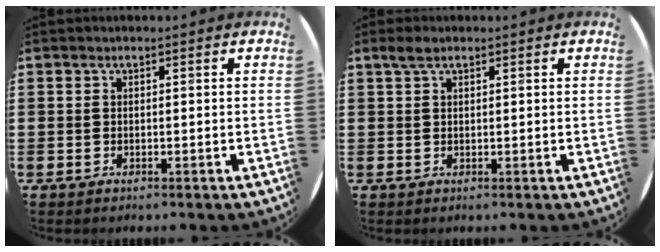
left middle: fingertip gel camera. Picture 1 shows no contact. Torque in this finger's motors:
{"motor_torque": [0.60, -0.71, 0.07, 0.07]}